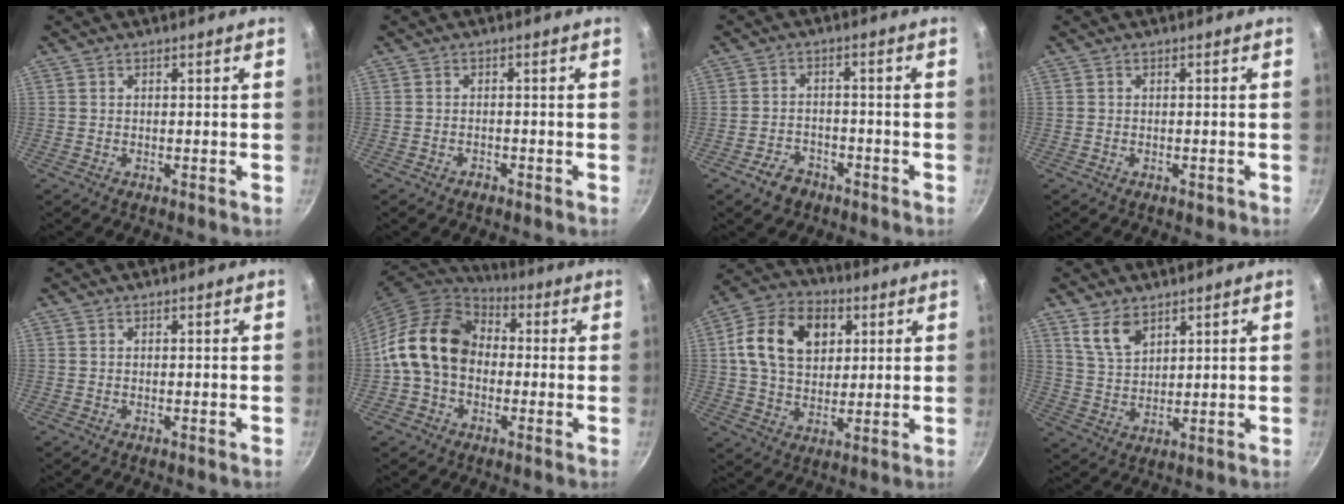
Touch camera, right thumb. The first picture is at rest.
{"total": 1.3, "force": [-1.0, 0.7, 0.4], "torque": [-0.009, 0.012, -0.015]}
{"total": 5.1, "force": [-3.3, 3.4, 1.9], "torque": [-0.022, 0.033, -0.052]}
{"total": 1.1, "force": [-0.6, 0.7, 0.6], "torque": [-0.009, 0.002, -0.007]}
{"total": 0.0}
{"total": 15.5, "force": [-0.3, 11.9, 10.0], "torque": [-0.147, 0.037, -0.021]}
{"total": 16.0, "force": [4.3, 11.4, 10.4], "torque": [-0.159, 0.005, 0.062]}
{"total": 6.7, "force": [4.2, 3.6, 3.8], "torque": [-0.059, -0.023, 0.089]}